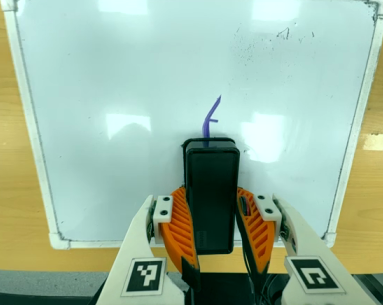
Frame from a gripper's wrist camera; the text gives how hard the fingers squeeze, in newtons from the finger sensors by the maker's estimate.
{"total": 10.0, "left": 8.2, "right": 11.8}